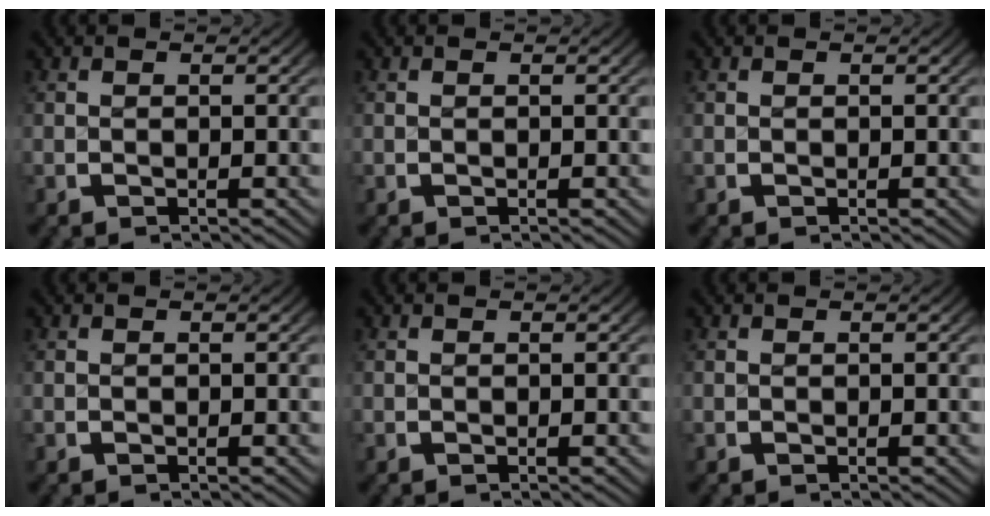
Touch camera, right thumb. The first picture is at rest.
{"total": 0.0}
{"total": 0.0}
{"total": 0.0}
{"total": 0.0}
{"total": 0.0}